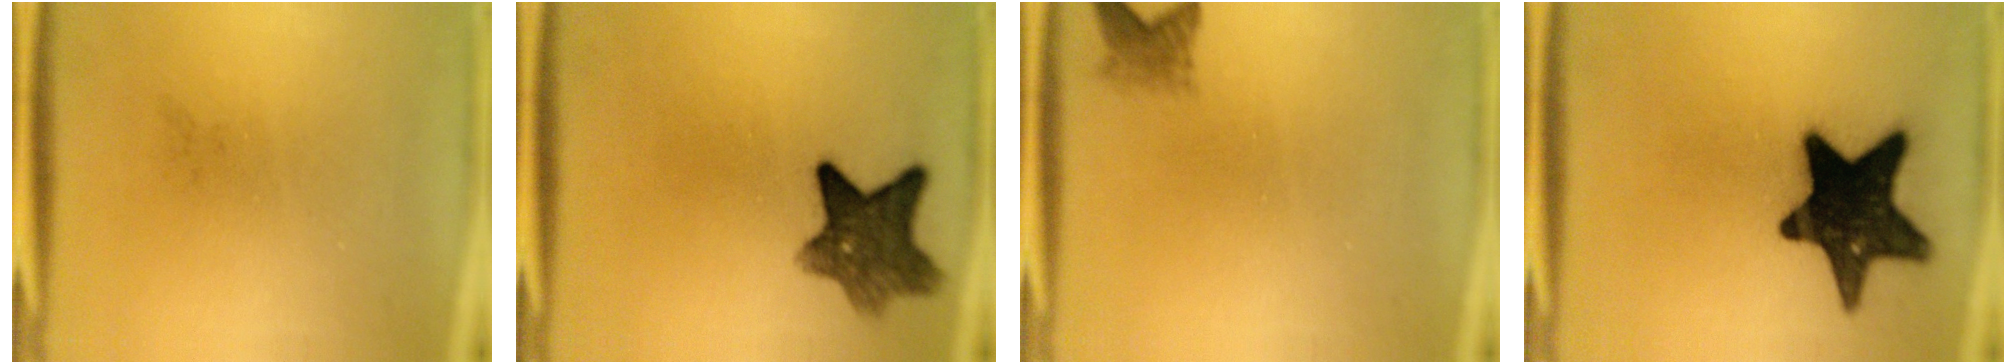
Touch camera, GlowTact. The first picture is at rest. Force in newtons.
{"total": 8.4}
{"total": 2.2}
{"total": 18.2}